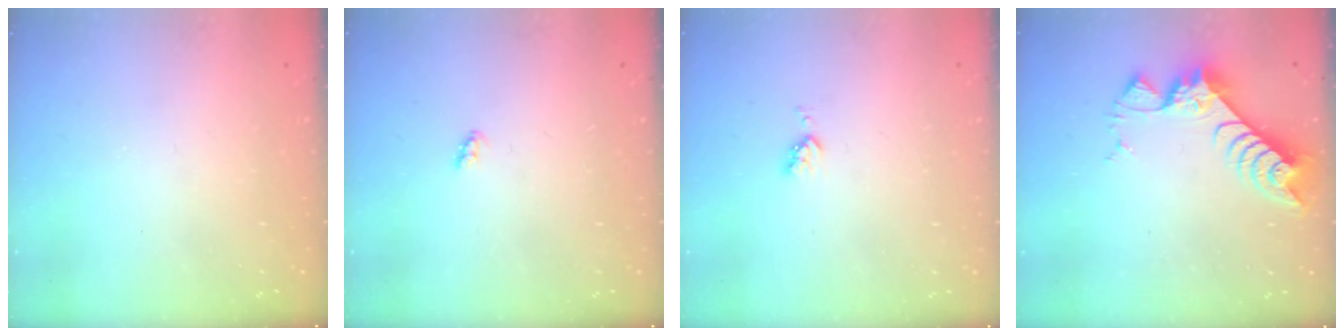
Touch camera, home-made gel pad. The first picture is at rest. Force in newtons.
{"total": 2.4, "press": 2.4, "slide": 0.3}
{"total": 4.0, "press": 4.0, "slide": 0.5}
{"total": 8.4, "press": 8.4, "slide": 0.8}